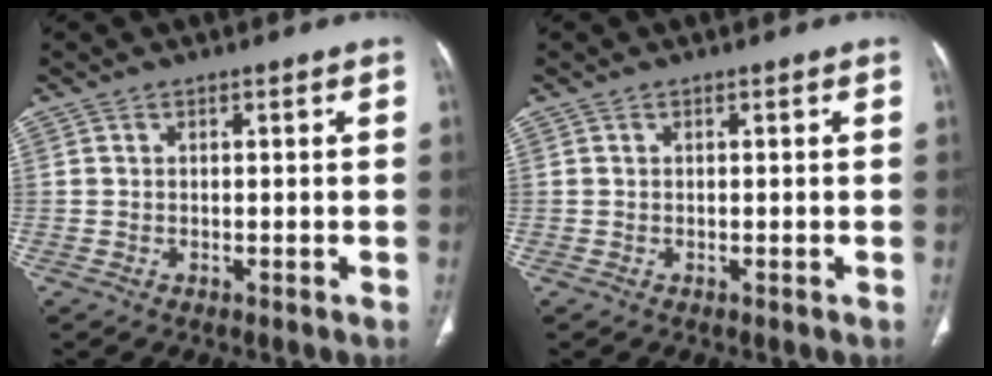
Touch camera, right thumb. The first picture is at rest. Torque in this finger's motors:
{"motor_torque": [0.00, 0.00, -0.03, 0.03, 0.00]}